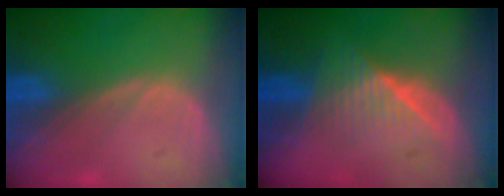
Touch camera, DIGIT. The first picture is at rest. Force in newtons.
{"total": 6.3, "press": 6.0, "slide": 2.0}